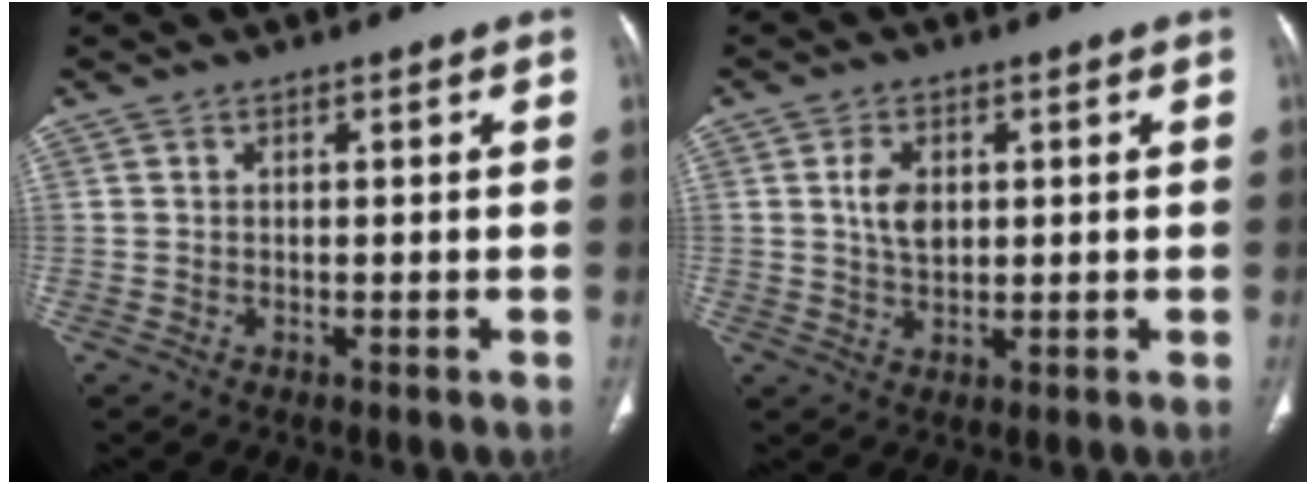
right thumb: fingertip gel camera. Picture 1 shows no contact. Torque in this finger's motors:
{"motor_torque": [1.31, 1.12, 1.10, -0.60, 0.04]}